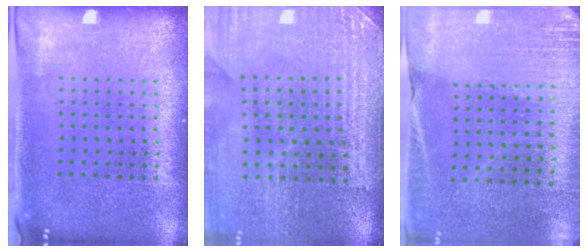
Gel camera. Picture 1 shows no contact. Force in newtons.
{"total": 3.3, "press": 3.2, "slide": 0.9}
{"total": 2.6, "press": 2.5, "slide": 0.6}